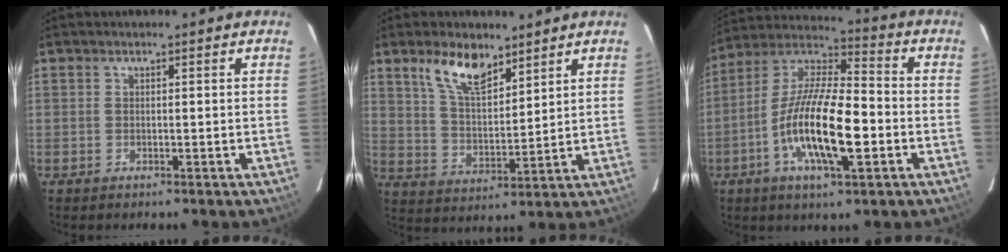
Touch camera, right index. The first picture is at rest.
{"total": 9.7, "force": [6.6, 4.0, 5.9], "torque": [-0.105, 0.005, 0.129]}
{"total": 17.2, "force": [-4.8, 5.1, 15.7], "torque": [-0.305, -0.007, -0.096]}